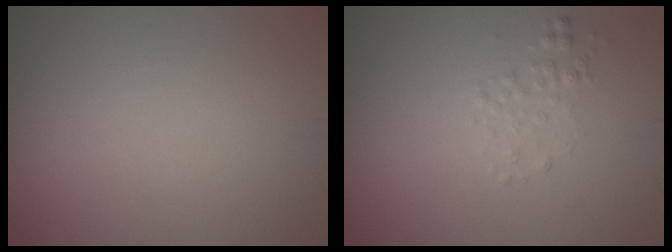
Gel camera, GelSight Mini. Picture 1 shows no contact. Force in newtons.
{"total": 1.2, "press": 1.2, "slide": 0.1}